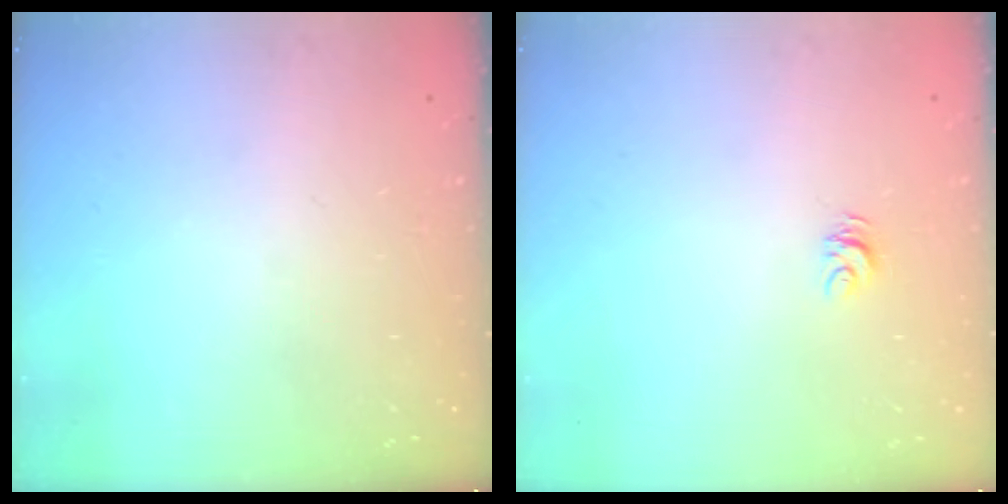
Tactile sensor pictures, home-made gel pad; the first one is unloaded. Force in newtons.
{"total": 3.7, "press": 3.7, "slide": 0.1}